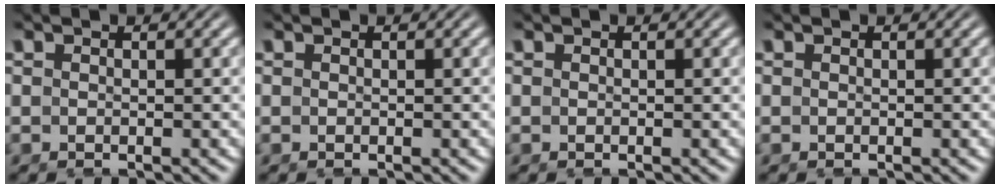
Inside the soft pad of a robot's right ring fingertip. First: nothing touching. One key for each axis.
{"total": 0.0}
{"total": 0.0}
{"total": 0.0}